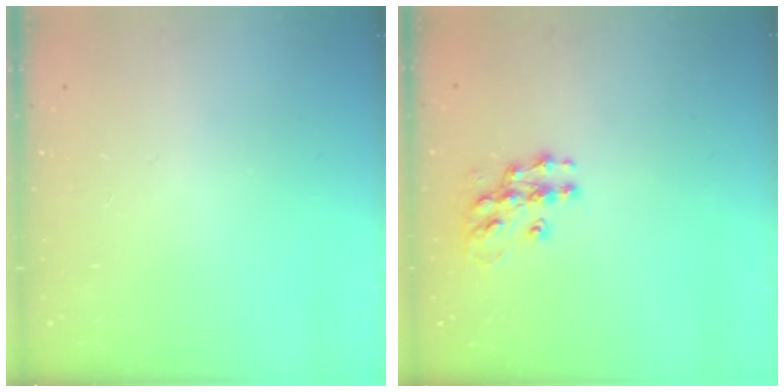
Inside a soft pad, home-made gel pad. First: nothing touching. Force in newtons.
{"total": 10.4, "press": 10.4, "slide": 0.5}